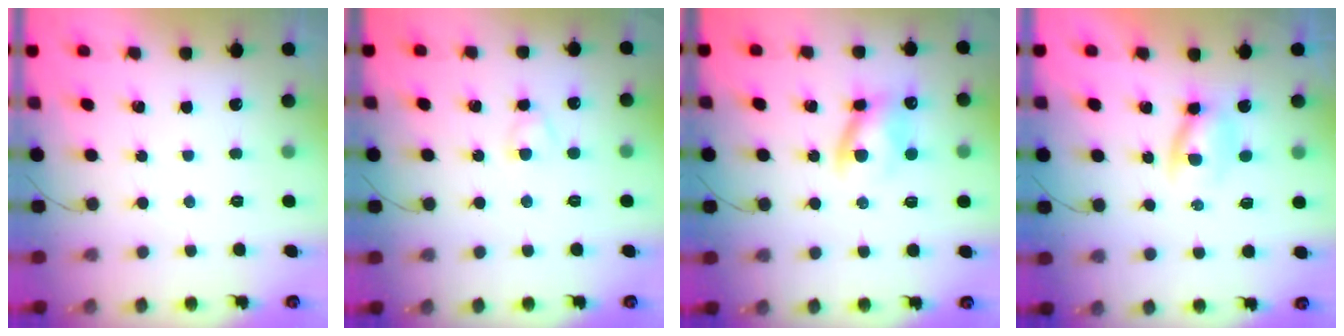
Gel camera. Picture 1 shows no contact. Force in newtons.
{"total": 2.7, "press": 2.5, "slide": 1.0}
{"total": 9.3, "press": 9.2, "slide": 1.6}
{"total": 2.2, "press": 2.0, "slide": 1.1}